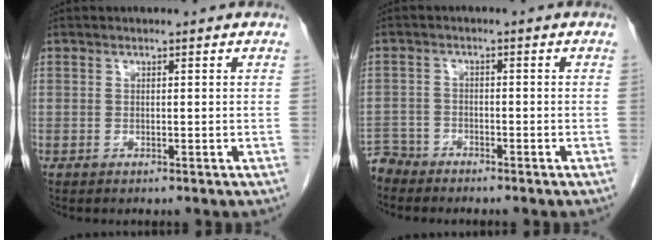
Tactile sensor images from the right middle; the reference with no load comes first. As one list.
[{"total": 3.9, "force": [-3.7, 1.1, -0.6], "torque": [0.016, -0.007, -0.073]}]